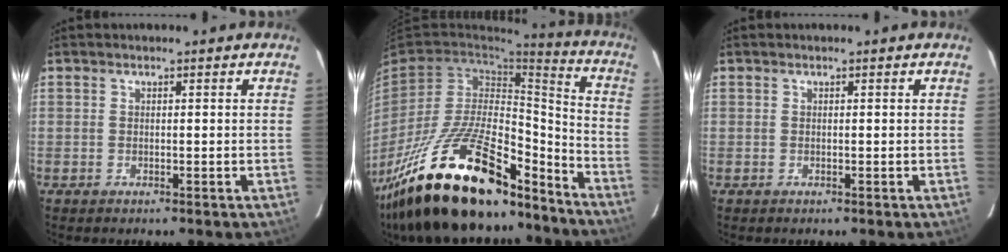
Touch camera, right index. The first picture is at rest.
{"total": 31.4, "force": [-22.4, 11.0, 19.0], "torque": [-0.348, -0.013, -0.356]}
{"total": 0.0}